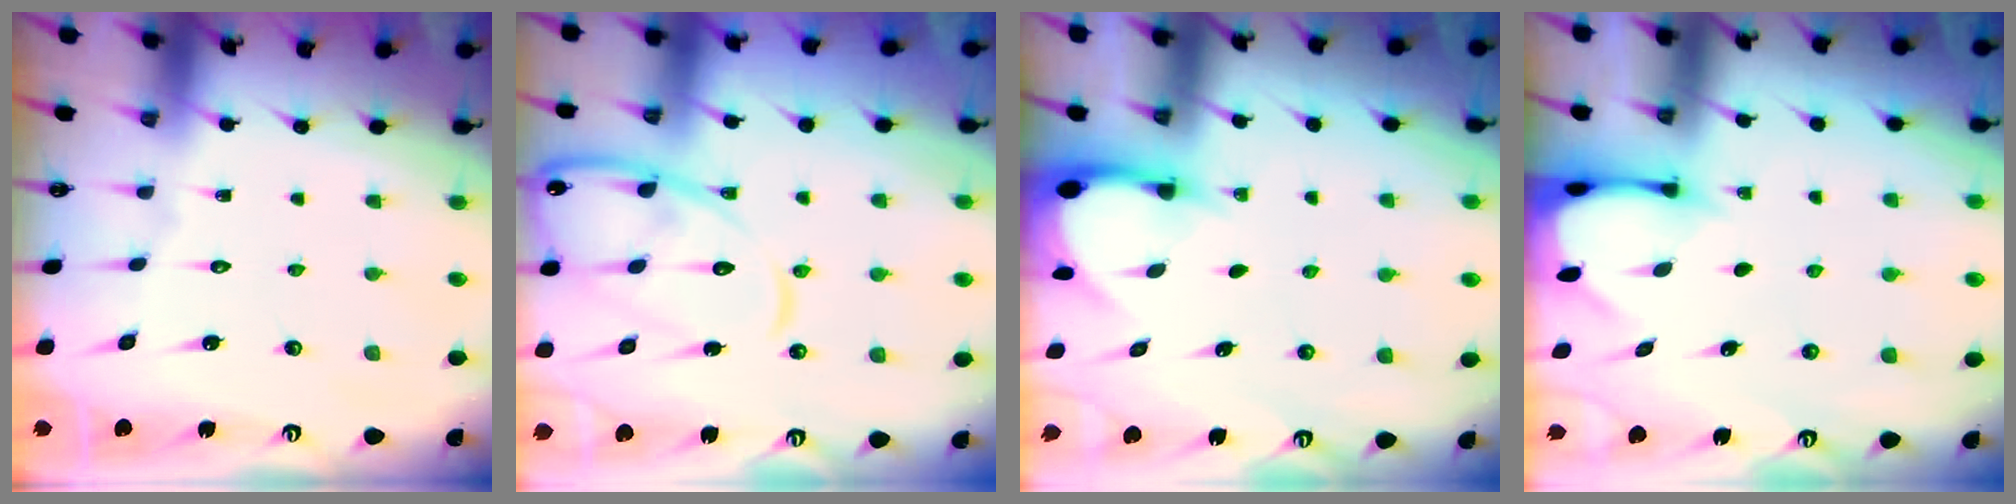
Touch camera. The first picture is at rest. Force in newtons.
{"total": 15.1, "press": 15.0, "slide": 1.5}
{"total": 3.5, "press": 3.5, "slide": 0.2}
{"total": 2.4, "press": 2.4, "slide": 0.3}